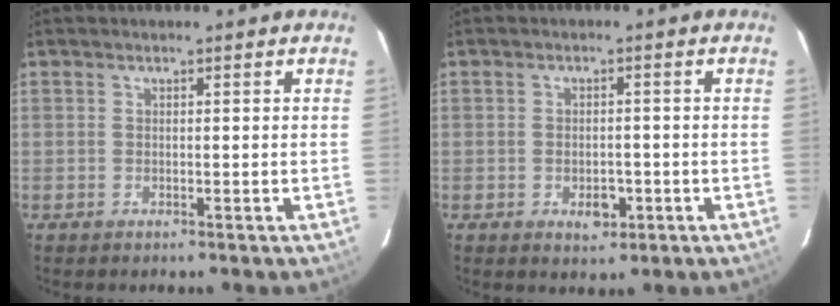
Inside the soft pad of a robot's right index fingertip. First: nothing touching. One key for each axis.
{"total": 3.8, "fx": -1.4, "fy": 2.5, "fz": 2.5, "tx": -0.045, "ty": 0.000, "tz": -0.016}